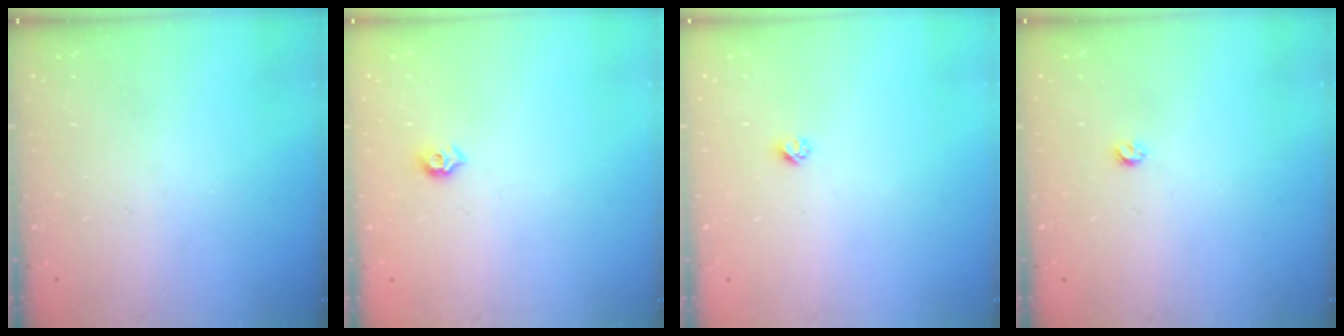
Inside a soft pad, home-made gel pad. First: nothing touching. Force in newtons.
{"total": 5.8, "press": 5.8, "slide": 0.8}
{"total": 2.3, "press": 2.3, "slide": 0.2}
{"total": 2.9, "press": 2.8, "slide": 0.5}